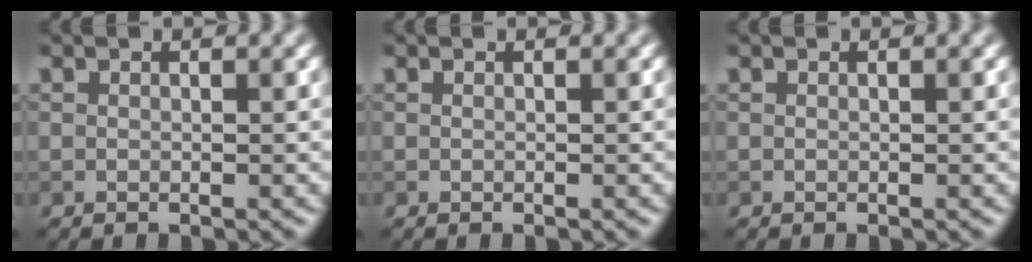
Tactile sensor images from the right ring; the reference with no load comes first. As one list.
[{"total": 0.0}, {"total": 0.0}]